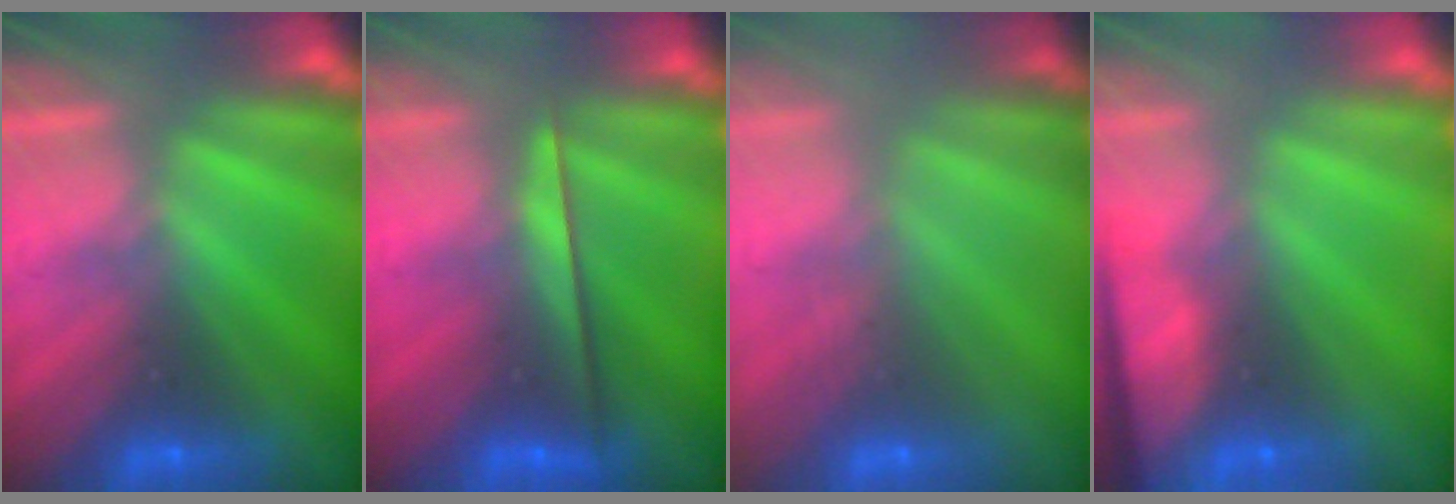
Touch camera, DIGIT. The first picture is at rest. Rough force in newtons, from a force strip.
{"total": 2.5}
{"total": 2.9}
{"total": 8.4}